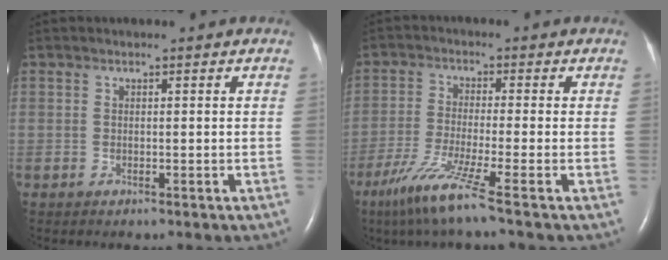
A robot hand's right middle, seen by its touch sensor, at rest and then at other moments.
{"total": 8.0, "force": [-5.1, -1.4, 6.0], "torque": [-0.119, -0.030, -0.105]}